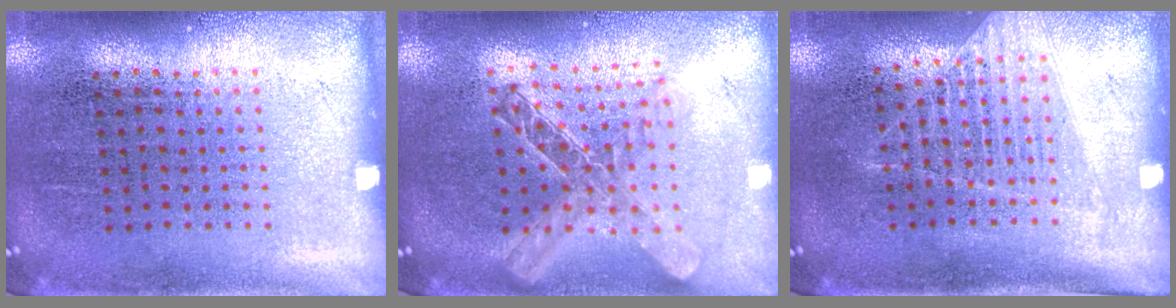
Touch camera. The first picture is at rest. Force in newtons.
{"total": 2.0, "press": 1.7, "slide": 1.0}
{"total": 1.1, "press": 1.1, "slide": 0.4}